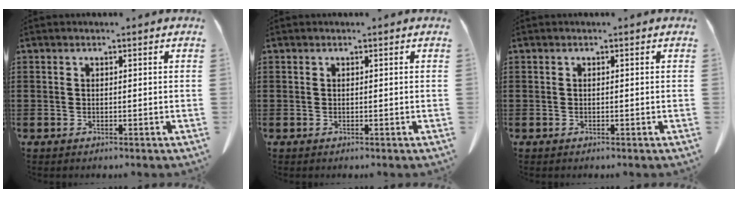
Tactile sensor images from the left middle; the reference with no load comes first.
{"total": 0.0}
{"total": 0.0}